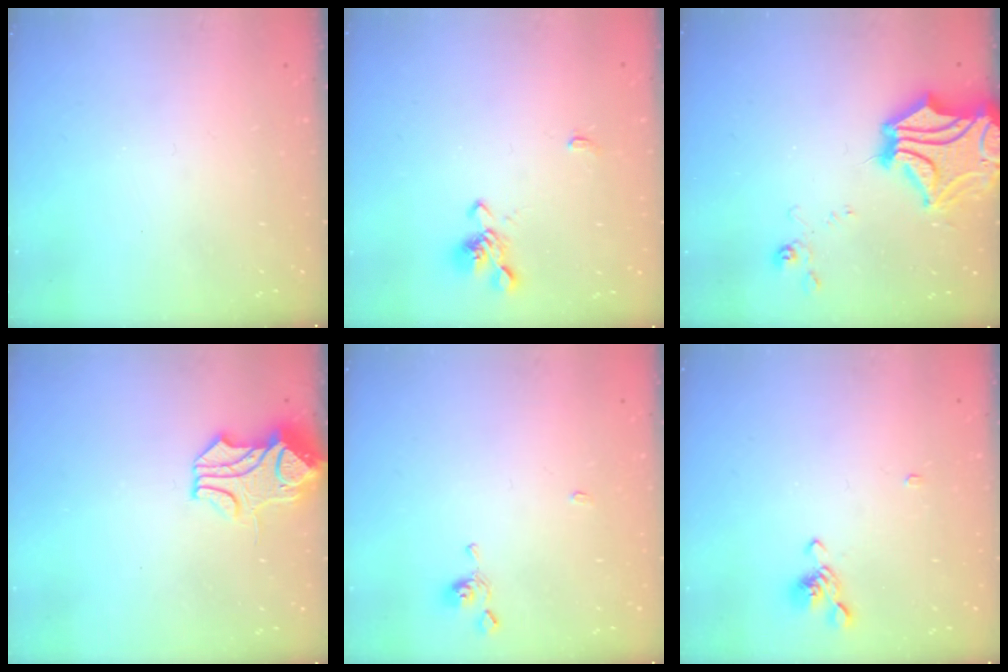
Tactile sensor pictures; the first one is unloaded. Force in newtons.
{"total": 1.5, "press": 1.2, "slide": 0.9}
{"total": 9.4, "press": 9.0, "slide": 2.9}
{"total": 1.6, "press": 0.8, "slide": 1.3}
{"total": 1.3, "press": 1.2, "slide": 0.4}
{"total": 2.0, "press": 1.8, "slide": 0.8}